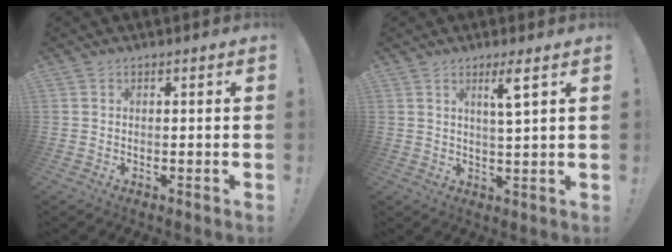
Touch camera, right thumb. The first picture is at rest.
{"total": 5.4, "force": [2.8, -0.2, 4.6], "torque": [-0.066, -0.011, 0.038]}